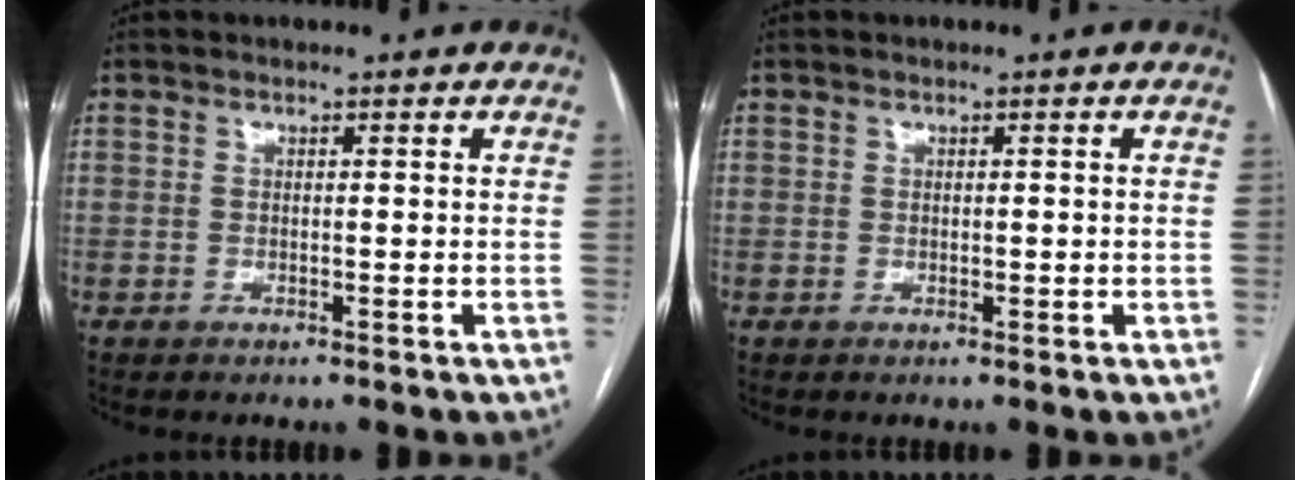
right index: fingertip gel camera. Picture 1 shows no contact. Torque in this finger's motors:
{"motor_torque": [-0.35, 0.61, 0.00, 0.04]}